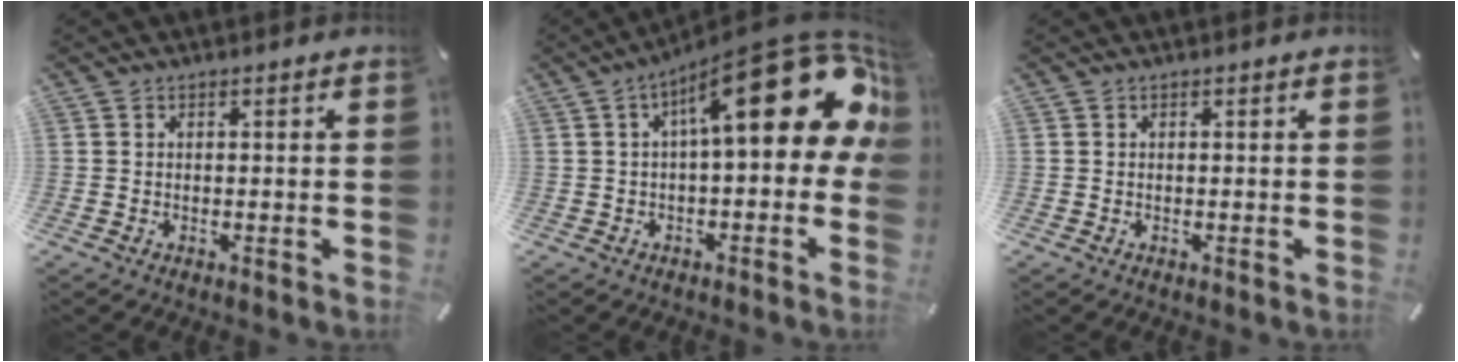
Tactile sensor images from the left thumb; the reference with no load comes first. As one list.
[{"total": 24.3, "force": [7.1, 8.9, 21.4], "torque": [-0.299, -0.048, 0.115]}, {"total": 0.0}]